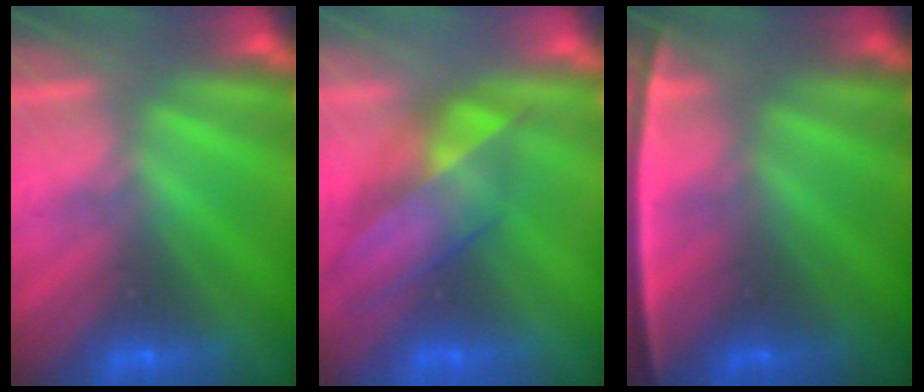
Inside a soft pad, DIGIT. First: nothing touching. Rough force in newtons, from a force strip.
{"total": 4.3}
{"total": 2.4}